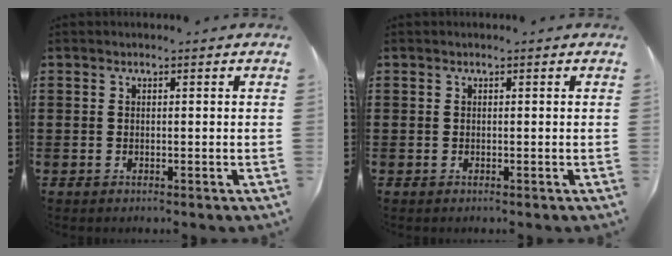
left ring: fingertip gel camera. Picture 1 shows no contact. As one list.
[{"total": 0.0}]